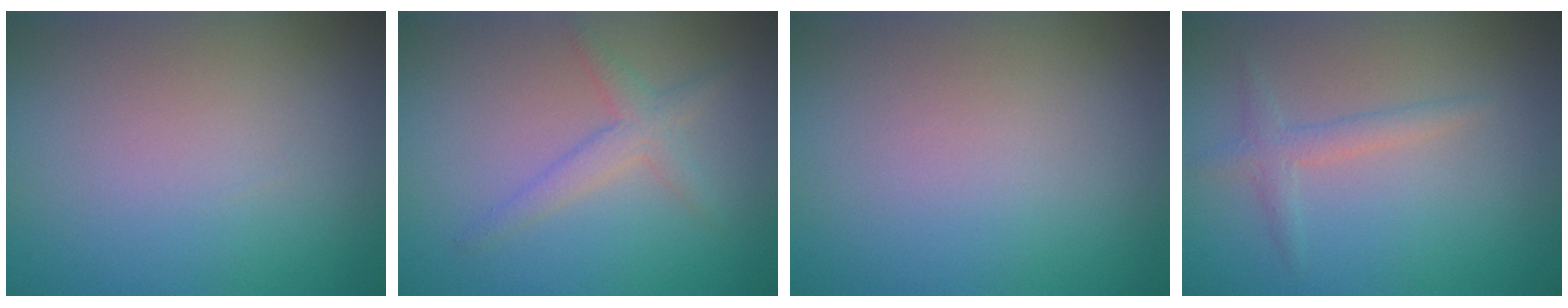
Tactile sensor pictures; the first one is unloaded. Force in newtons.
{"total": 2.2, "press": 2.2, "slide": 0.1}
{"total": 0.0}
{"total": 1.7, "press": 1.7, "slide": 0.1}